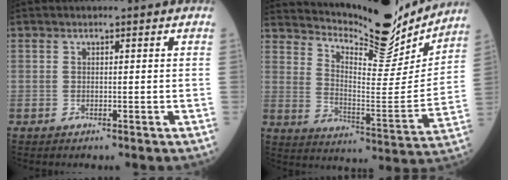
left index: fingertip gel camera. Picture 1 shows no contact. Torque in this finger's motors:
{"motor_torque": [0.14, -0.80, 0.61, 0.12]}